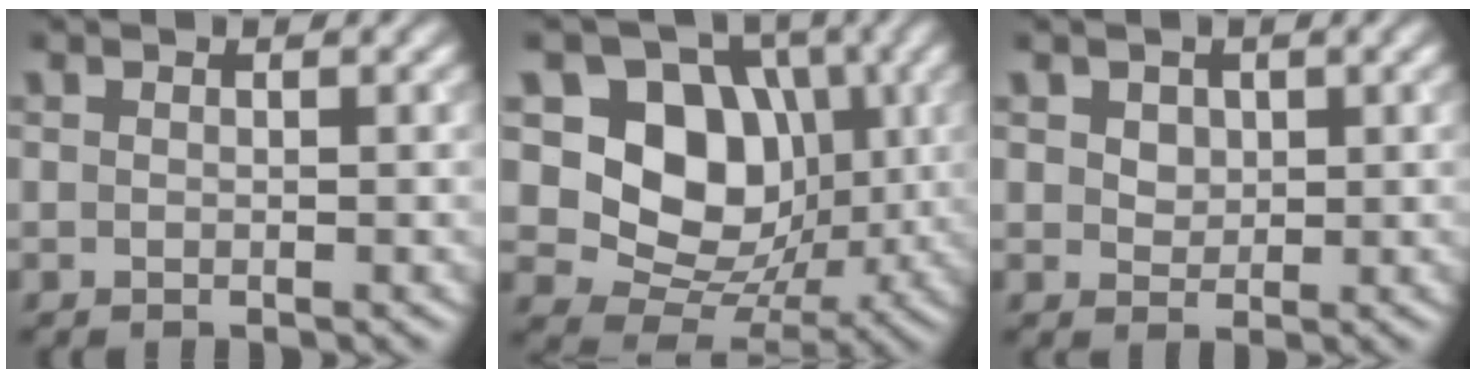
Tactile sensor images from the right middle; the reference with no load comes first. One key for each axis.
{"total": 9.9, "fx": 1.6, "fy": 7.9, "fz": 5.8, "tx": -0.100, "ty": -0.016, "tz": 0.014}
{"total": 2.1, "fx": 0.9, "fy": 1.6, "fz": 1.0, "tx": -0.021, "ty": 0.009, "tz": 0.017}